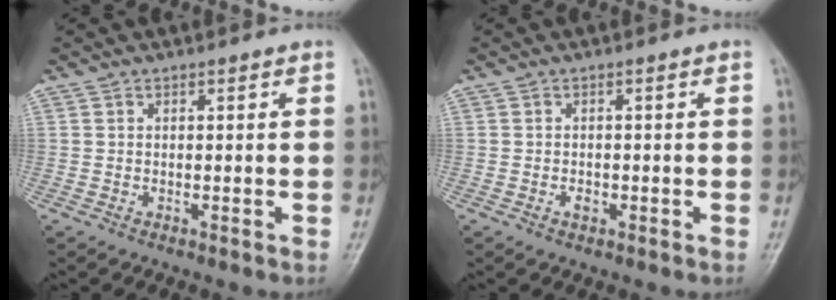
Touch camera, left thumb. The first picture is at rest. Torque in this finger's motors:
{"motor_torque": [-0.08, -0.02, 0.11, -0.05, 0.00]}